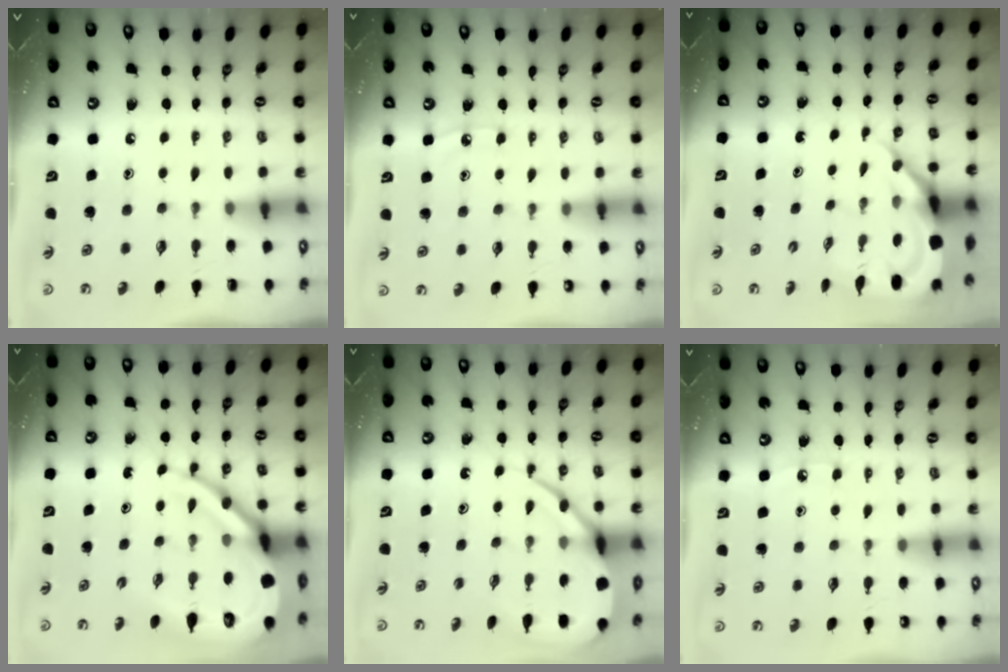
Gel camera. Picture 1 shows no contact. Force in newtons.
{"total": 5.3, "press": 5.3, "slide": 0.3}
{"total": 7.7, "press": 7.7, "slide": 0.9}
{"total": 15.0, "press": 14.9, "slide": 1.5}
{"total": 10.4, "press": 10.3, "slide": 1.1}
{"total": 4.1, "press": 4.0, "slide": 0.6}